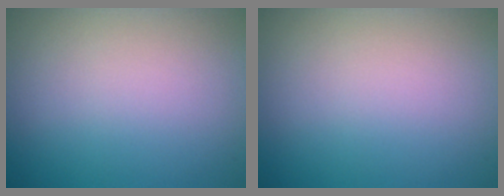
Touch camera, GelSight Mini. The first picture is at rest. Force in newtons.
{"total": 0.0}